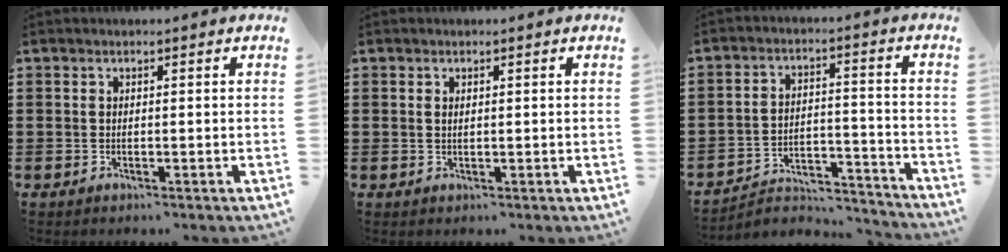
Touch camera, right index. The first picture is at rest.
{"total": 0.5, "force": [0.3, 0.3, 0.4], "torque": [-0.008, 0.001, 0.005]}
{"total": 4.1, "force": [-3.8, 1.1, 1.0], "torque": [-0.020, 0.009, -0.081]}